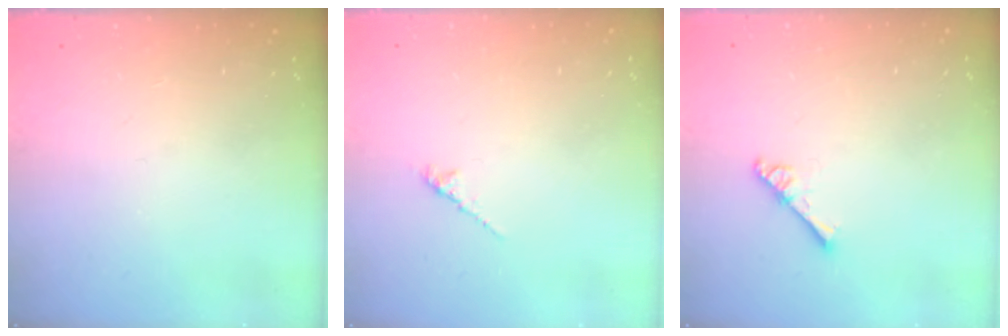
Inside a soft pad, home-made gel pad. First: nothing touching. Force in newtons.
{"total": 2.0, "press": 2.0, "slide": 0.6}
{"total": 2.5, "press": 2.5, "slide": 0.3}